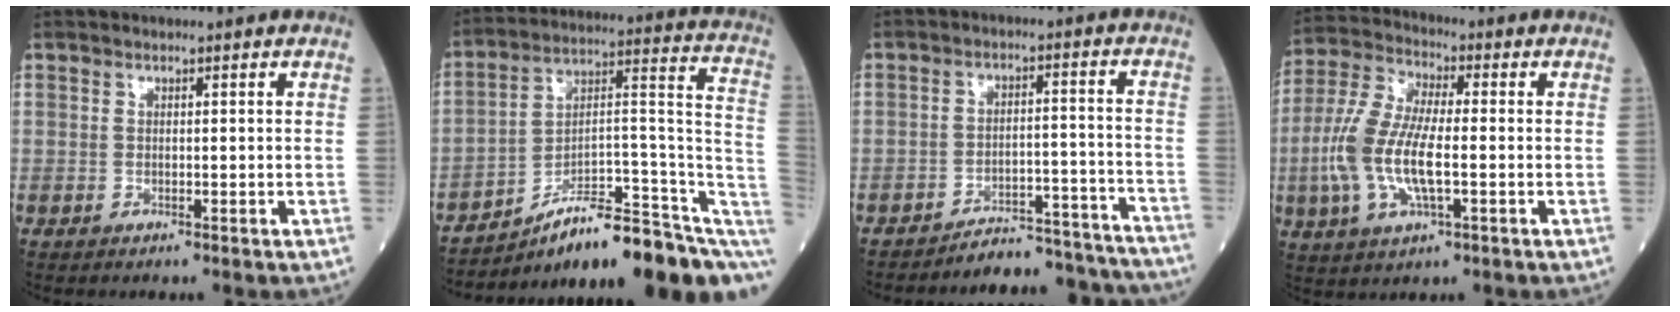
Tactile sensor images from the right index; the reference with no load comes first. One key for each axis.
{"total": 19.8, "fx": -12.3, "fy": 4.6, "fz": 14.8, "tx": -0.146, "ty": 0.065, "tz": -0.180}
{"total": 13.8, "fx": -13.6, "fy": 2.5, "fz": 1.1, "tx": 0.018, "ty": 0.042, "tz": -0.174}
{"total": 12.6, "fx": -1.9, "fy": 4.3, "fz": 11.7, "tx": -0.264, "ty": 0.004, "tz": -0.035}